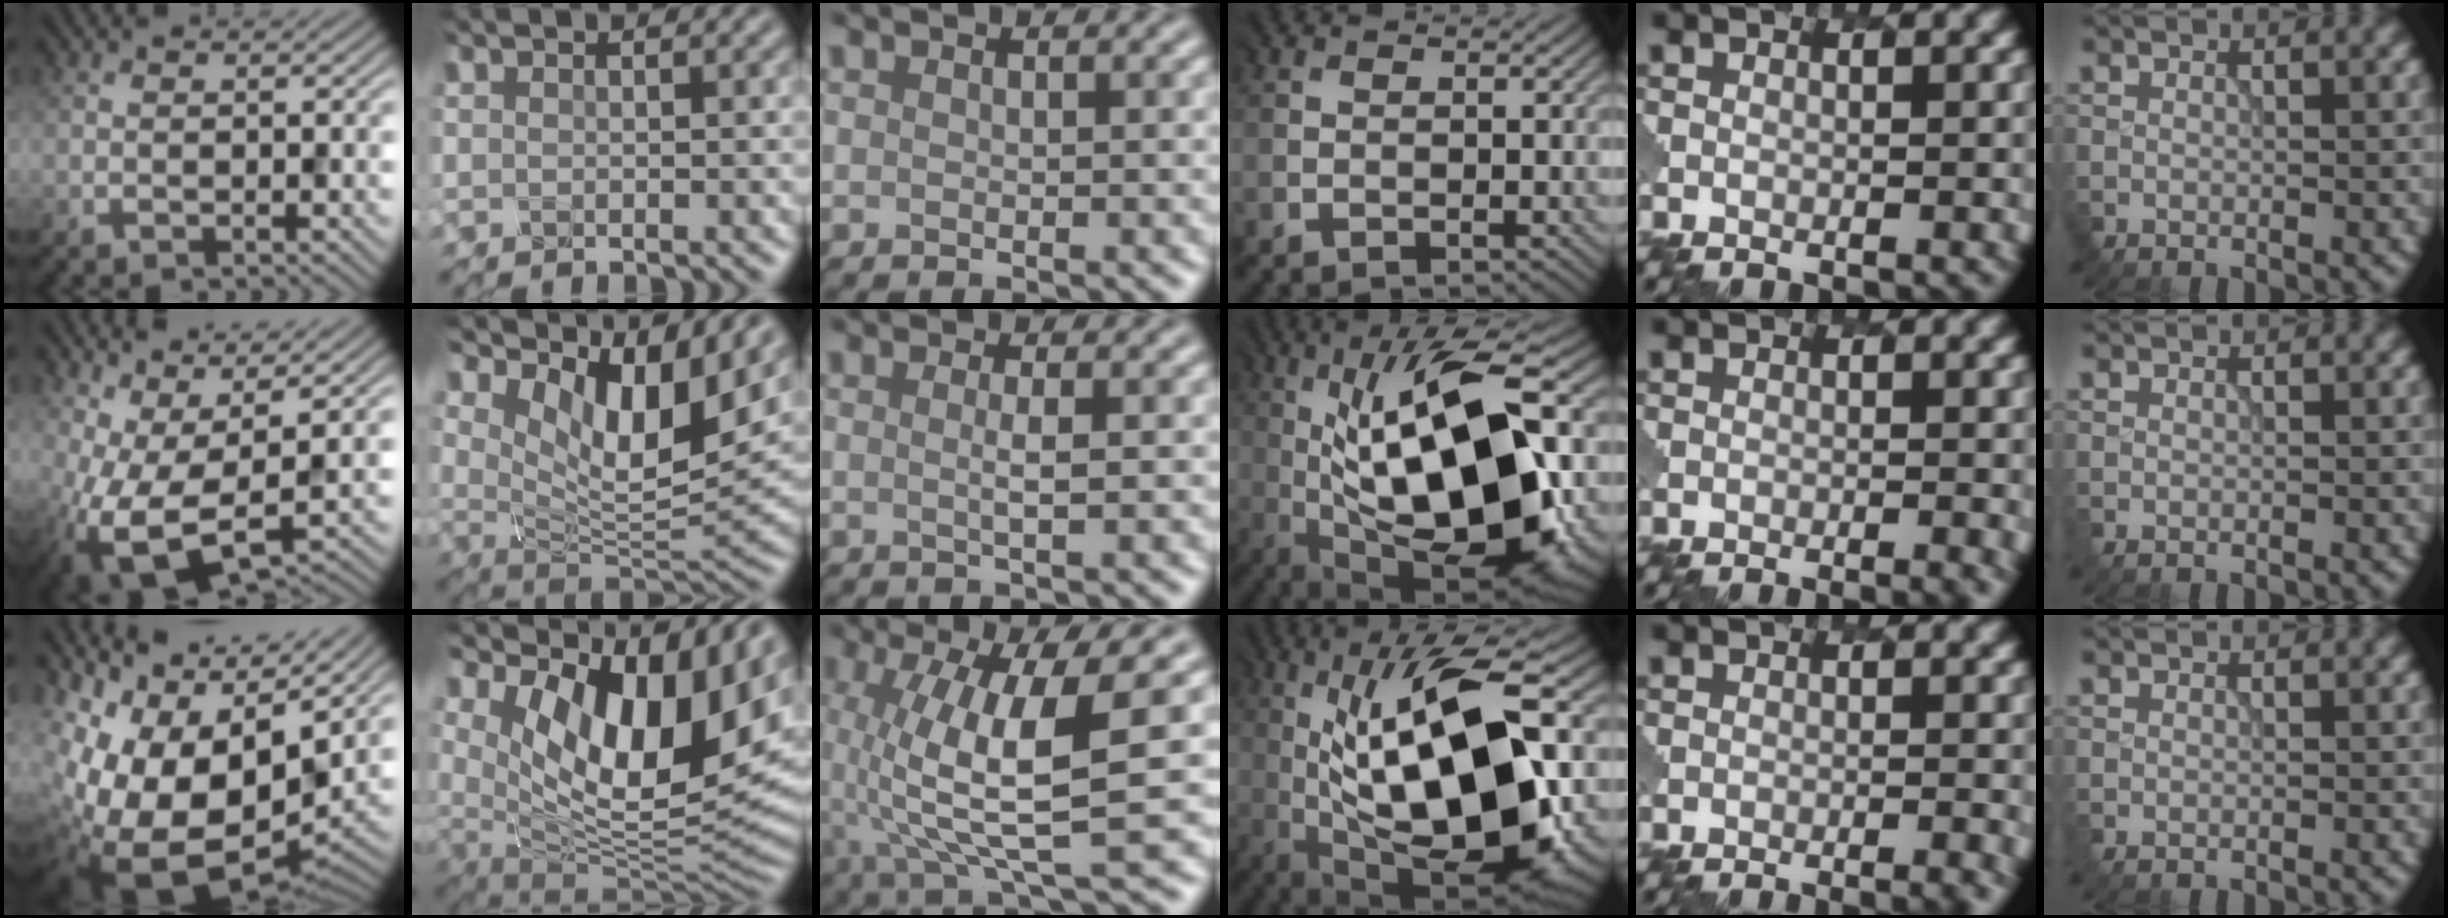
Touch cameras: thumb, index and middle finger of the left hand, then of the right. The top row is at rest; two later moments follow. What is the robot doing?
{"motion": "dispense", "object": "toothpaste"}